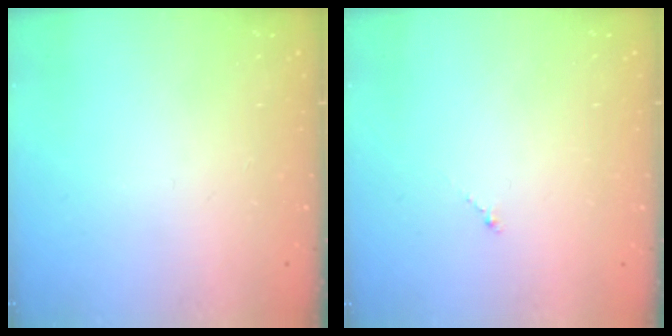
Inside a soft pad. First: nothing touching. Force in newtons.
{"total": 0.7, "press": 0.6, "slide": 0.4}